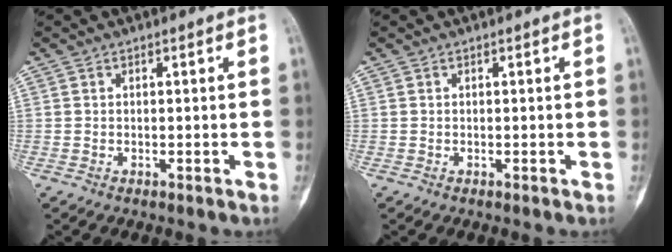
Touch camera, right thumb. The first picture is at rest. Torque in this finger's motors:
{"motor_torque": [-0.01, -0.01, 0.02, -0.02, 0.00]}